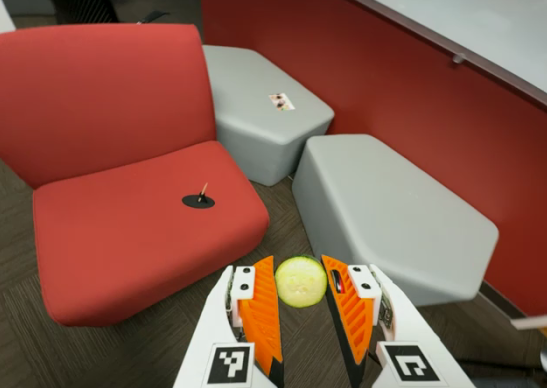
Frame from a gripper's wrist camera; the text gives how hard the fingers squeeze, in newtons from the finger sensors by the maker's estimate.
{"total": 8.8, "left": 9.0, "right": 8.5}